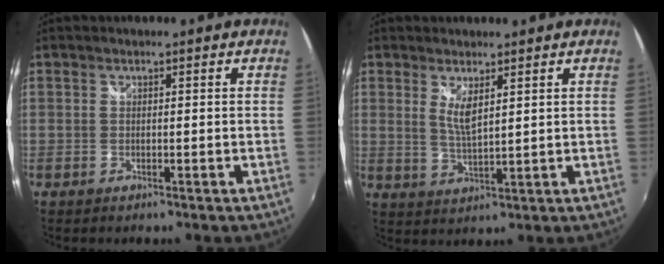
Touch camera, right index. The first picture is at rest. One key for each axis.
{"total": 4.2, "fx": 1.8, "fy": 0.9, "fz": 3.6, "tx": -0.068, "ty": -0.011, "tz": 0.033}